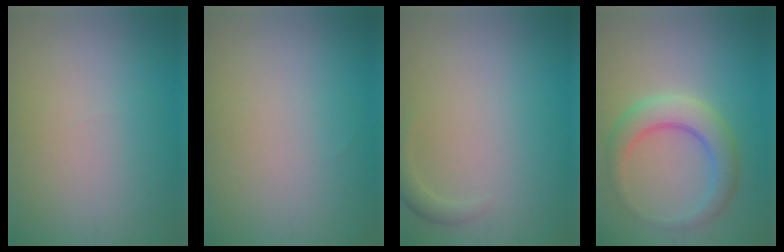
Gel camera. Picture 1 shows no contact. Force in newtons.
{"total": 0.0}
{"total": 1.2, "press": 1.2, "slide": 0.1}
{"total": 4.5, "press": 4.5, "slide": 0.2}